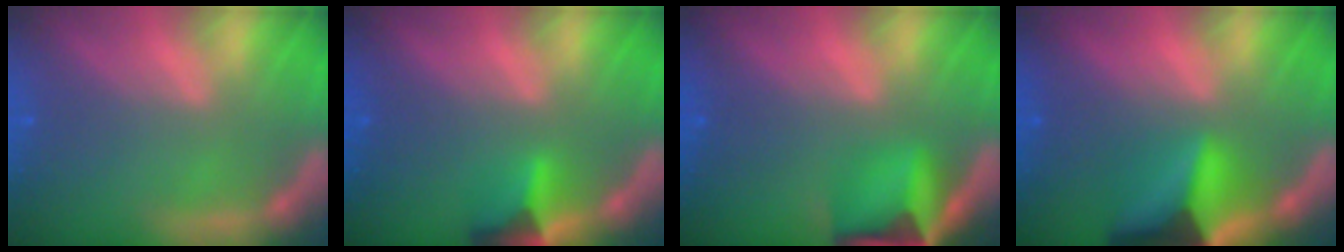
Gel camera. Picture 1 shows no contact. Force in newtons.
{"total": 3.4}
{"total": 6.4}
{"total": 9.0}